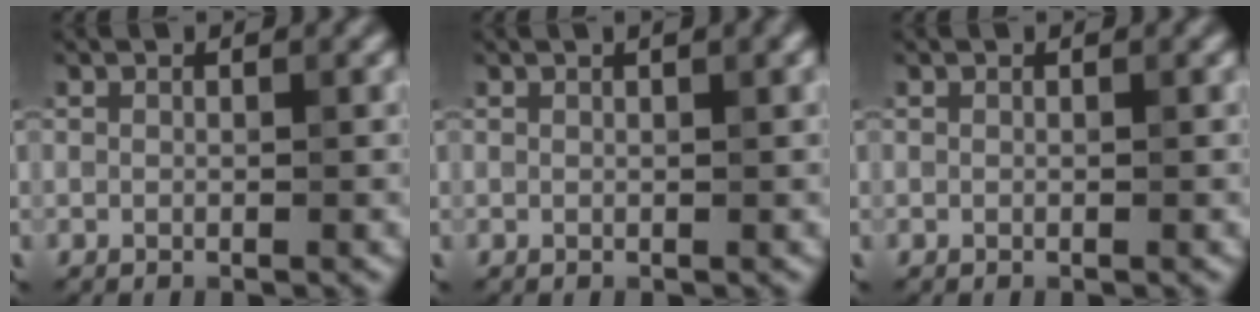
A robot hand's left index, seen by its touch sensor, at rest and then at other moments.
{"total": 1.9, "force": [1.0, 0.6, 1.6], "torque": [-0.015, 0.004, 0.007]}
{"total": 0.0}